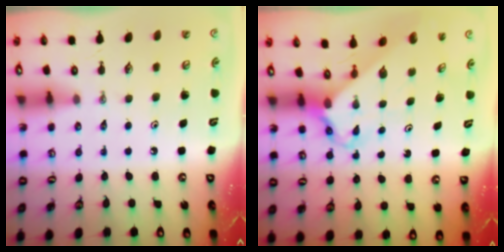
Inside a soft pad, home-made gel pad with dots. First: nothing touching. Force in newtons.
{"total": 2.4, "press": 2.4, "slide": 0.2}